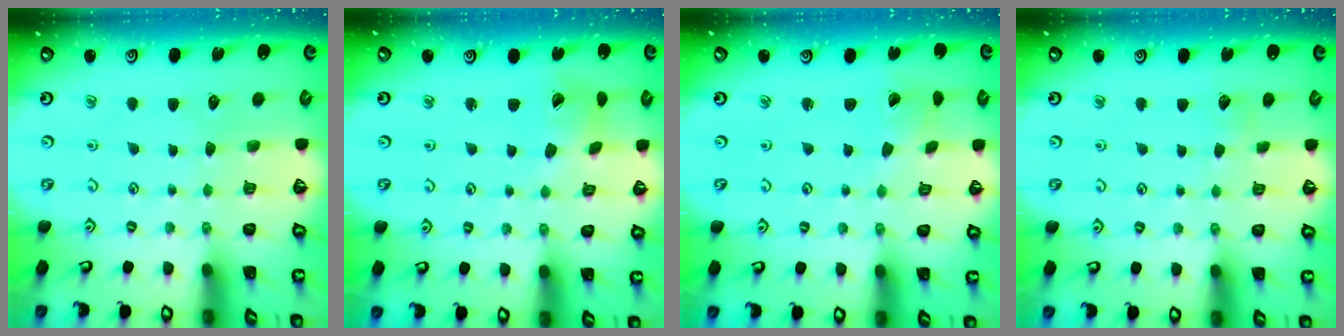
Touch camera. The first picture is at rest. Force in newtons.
{"total": 4.3, "press": 4.2, "slide": 0.5}
{"total": 2.2, "press": 2.2, "slide": 0.3}
{"total": 1.8, "press": 1.8, "slide": 0.2}